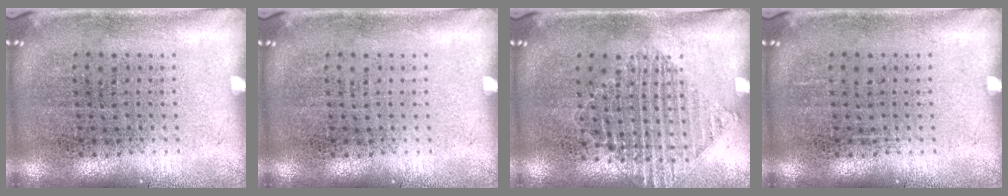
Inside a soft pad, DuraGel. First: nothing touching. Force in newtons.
{"total": 0.0}
{"total": 1.1, "press": 1.1, "slide": 0.1}
{"total": 0.0}